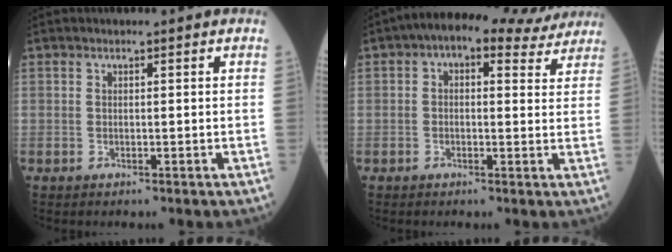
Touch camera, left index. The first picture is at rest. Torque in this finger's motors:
{"motor_torque": [1.44, -0.70, 0.47, 0.08]}